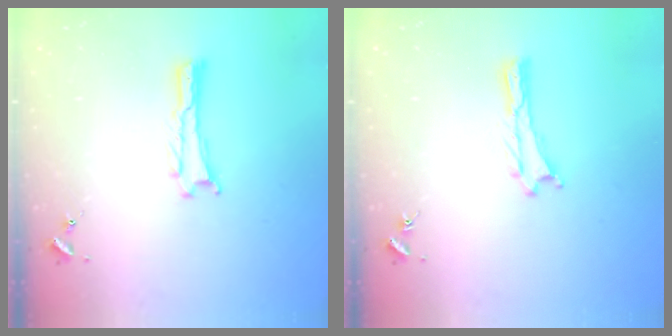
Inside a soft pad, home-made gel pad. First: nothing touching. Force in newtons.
{"total": 0.0}